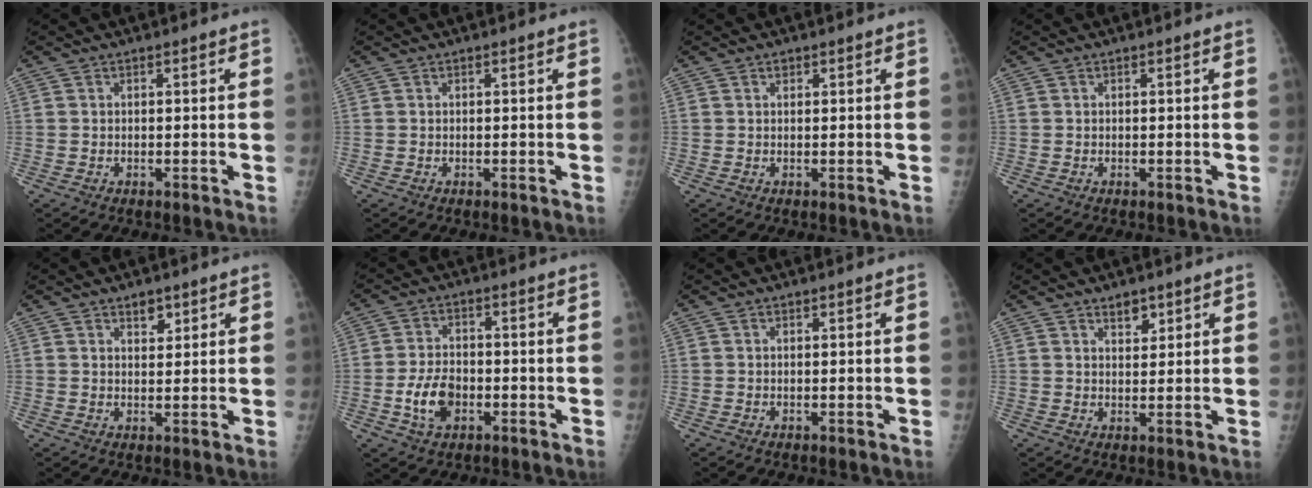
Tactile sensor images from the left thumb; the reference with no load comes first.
{"total": 0.0}
{"total": 0.7, "force": [0.4, 0.5, 0.3], "torque": [0.000, -0.001, 0.005]}
{"total": 0.0}
{"total": 2.8, "force": [1.9, 1.5, 1.4], "torque": [-0.005, -0.011, 0.031]}
{"total": 6.9, "force": [-2.2, 4.5, 4.8], "torque": [-0.080, 0.014, -0.041]}
{"total": 0.0}
{"total": 3.0, "force": [2.1, 1.6, 1.5], "torque": [-0.006, -0.014, 0.036]}